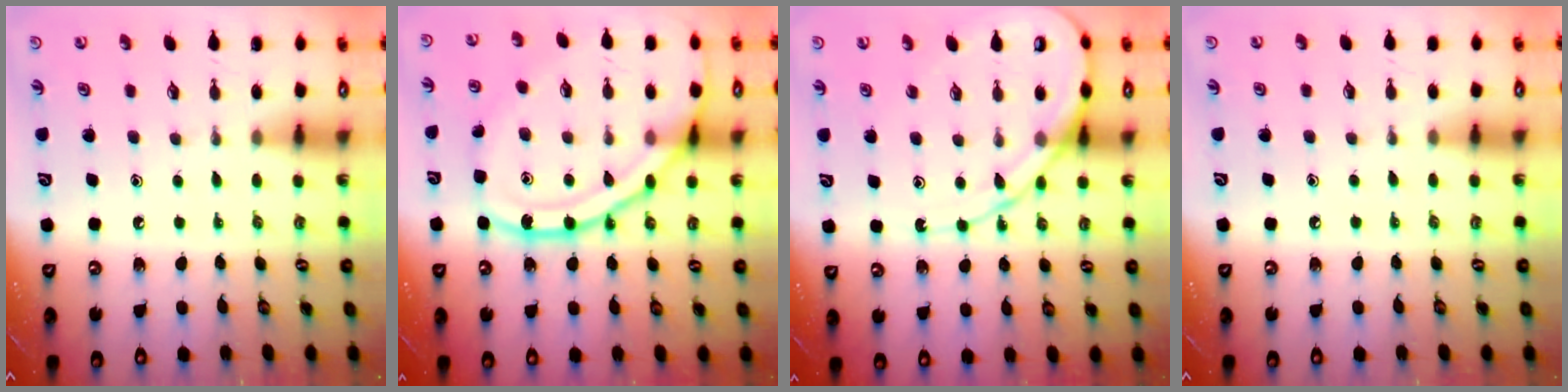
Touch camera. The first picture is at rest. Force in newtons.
{"total": 18.1, "press": 18.1, "slide": 1.0}
{"total": 11.9, "press": 11.9, "slide": 1.1}
{"total": 2.9, "press": 2.8, "slide": 0.4}